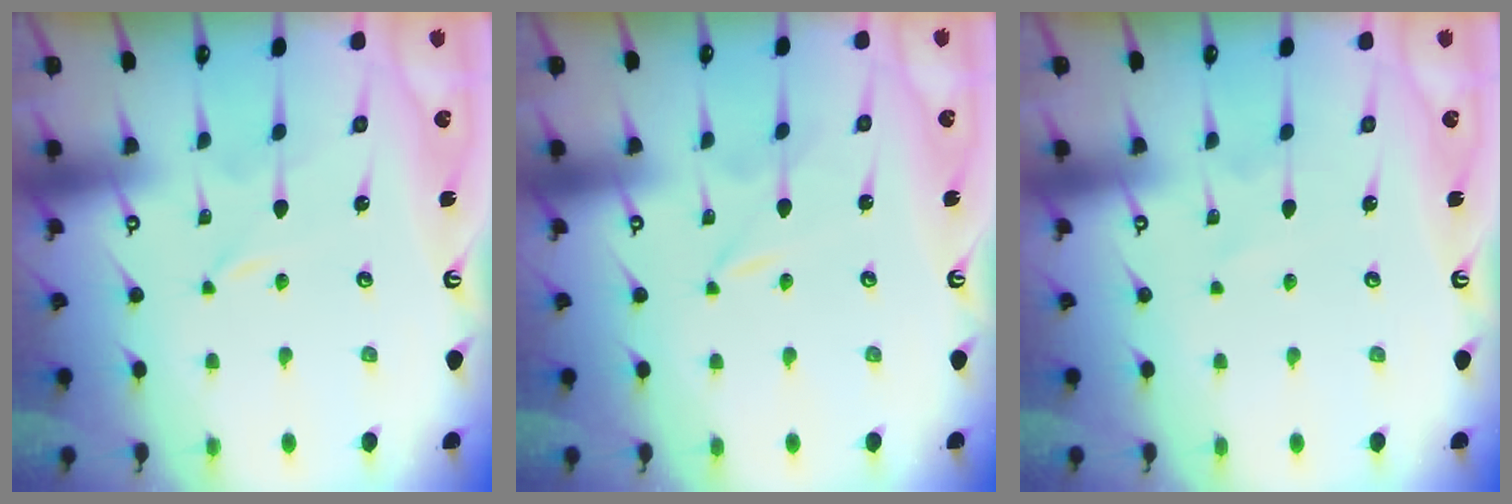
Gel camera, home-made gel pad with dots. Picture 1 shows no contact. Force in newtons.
{"total": 0.0}
{"total": 1.3, "press": 1.3, "slide": 0.1}